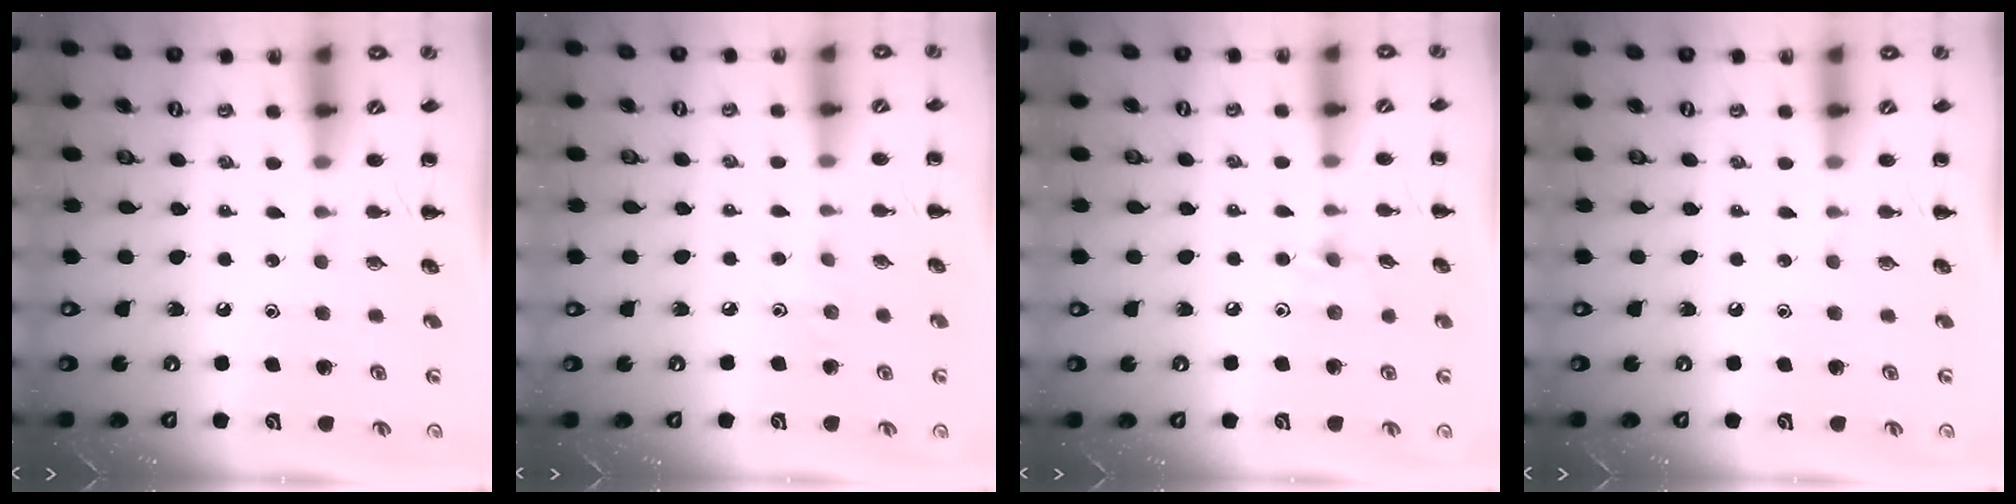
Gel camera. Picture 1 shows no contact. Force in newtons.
{"total": 3.5, "press": 3.3, "slide": 1.3}
{"total": 4.9, "press": 4.7, "slide": 1.4}
{"total": 0.0}